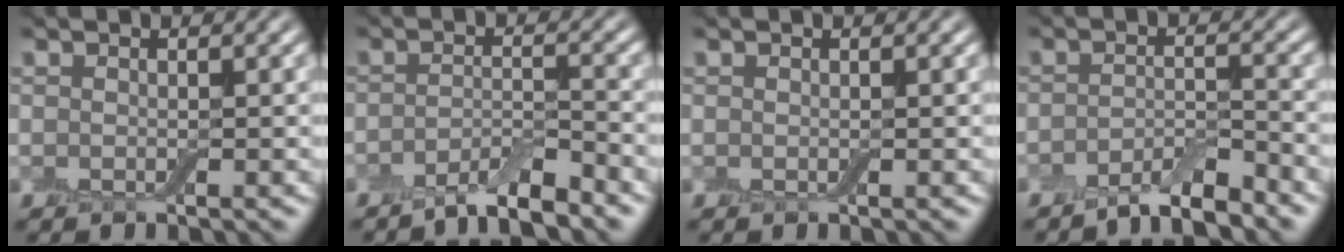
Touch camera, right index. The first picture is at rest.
{"total": 3.7, "force": [-3.0, 0.6, 2.2], "torque": [-0.036, 0.004, -0.058]}
{"total": 0.0}
{"total": 3.8, "force": [-3.1, 0.7, 2.0], "torque": [-0.032, 0.004, -0.058]}